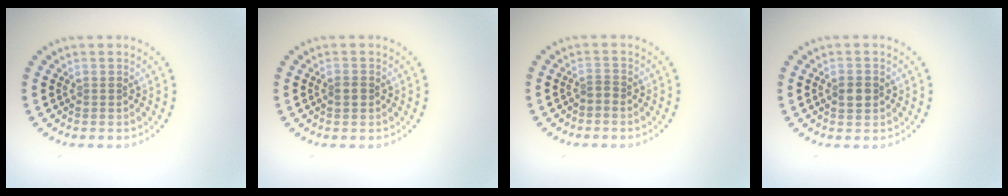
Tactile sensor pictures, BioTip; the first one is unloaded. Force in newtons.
{"total": 1.4, "press": 1.4, "slide": 0.2}
{"total": 0.6, "press": 0.4, "slide": 0.5}
{"total": 2.2, "press": 2.2, "slide": 0.0}